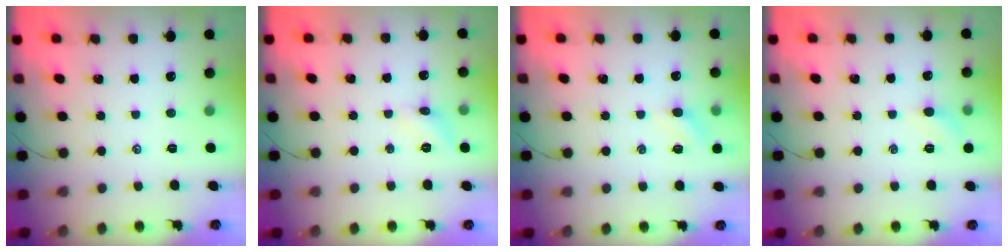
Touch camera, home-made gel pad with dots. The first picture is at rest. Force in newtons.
{"total": 6.7, "press": 6.5, "slide": 1.6}
{"total": 6.1, "press": 5.8, "slide": 1.9}
{"total": 4.5, "press": 4.2, "slide": 1.6}